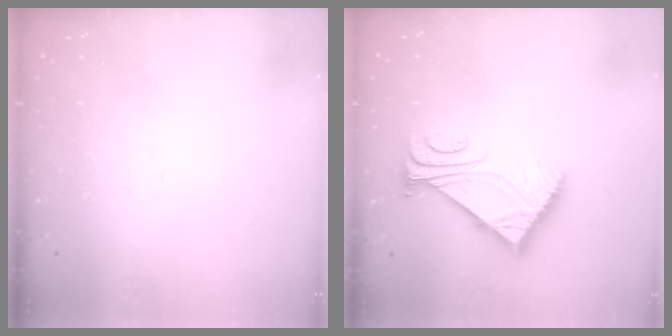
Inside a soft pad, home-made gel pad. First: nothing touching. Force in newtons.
{"total": 8.1, "press": 8.0, "slide": 1.0}